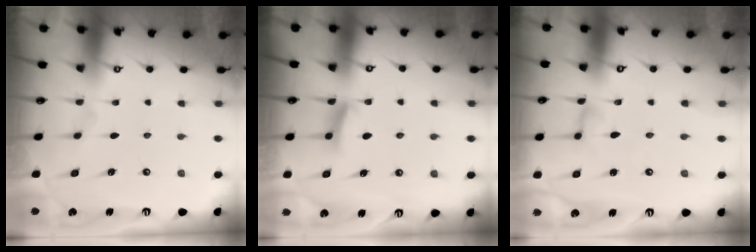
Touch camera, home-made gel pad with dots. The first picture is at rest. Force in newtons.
{"total": 5.9, "press": 5.8, "slide": 0.7}
{"total": 3.8, "press": 3.8, "slide": 0.1}